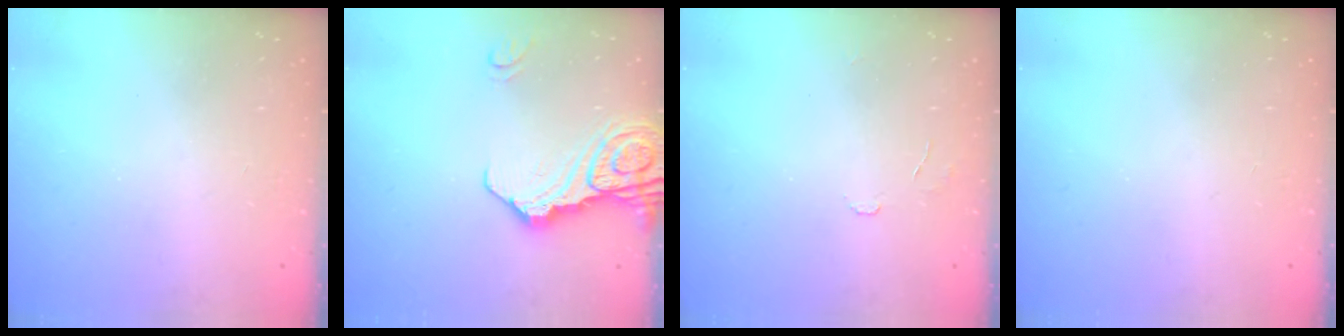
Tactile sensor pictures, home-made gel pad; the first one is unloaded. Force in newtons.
{"total": 15.8, "press": 15.7, "slide": 2.0}
{"total": 4.3, "press": 4.3, "slide": 0.4}
{"total": 0.0}